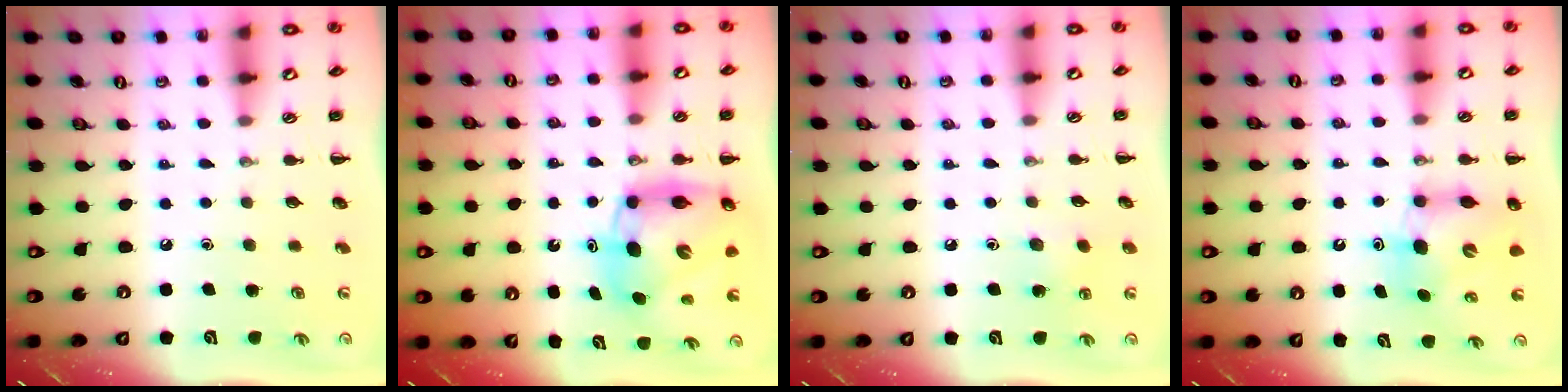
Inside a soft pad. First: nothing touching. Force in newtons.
{"total": 8.3, "press": 7.9, "slide": 2.5}
{"total": 7.7, "press": 7.5, "slide": 2.0}
{"total": 6.8, "press": 6.7, "slide": 1.2}